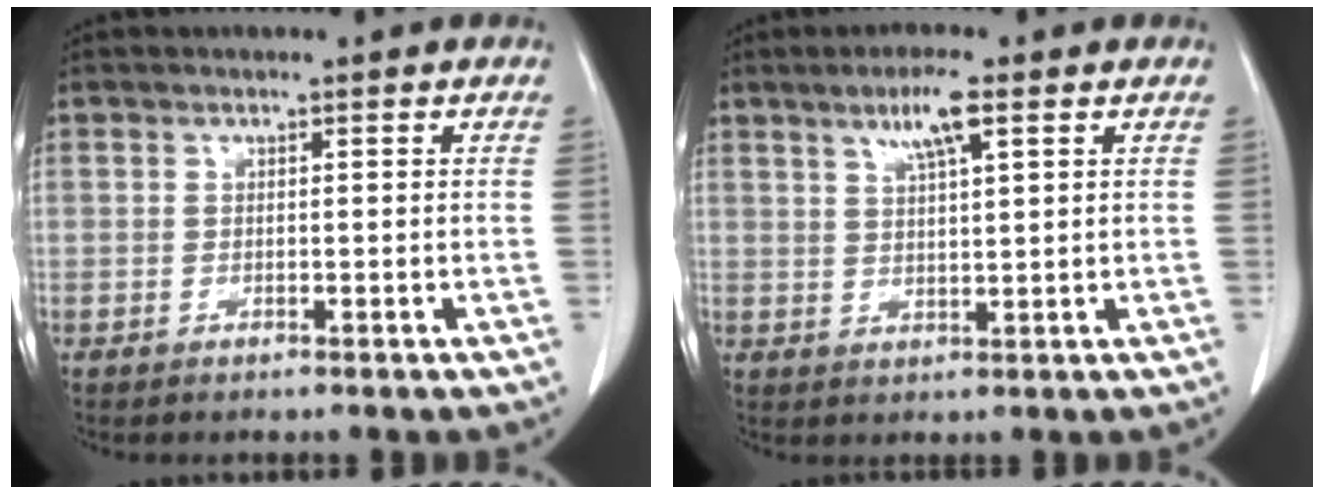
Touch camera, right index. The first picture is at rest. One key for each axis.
{"total": 5.2, "fx": 2.9, "fy": 0.4, "fz": 4.3, "tx": -0.079, "ty": 0.003, "tz": 0.052}